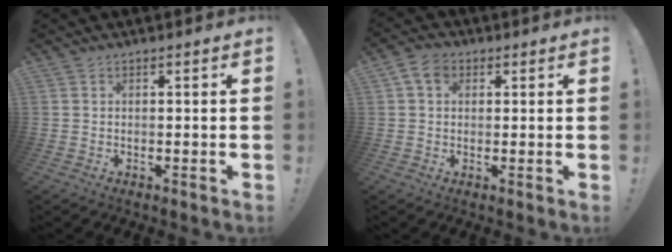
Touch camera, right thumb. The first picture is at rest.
{"total": 5.9, "force": [2.1, 4.3, 3.5], "torque": [-0.057, 0.002, 0.041]}